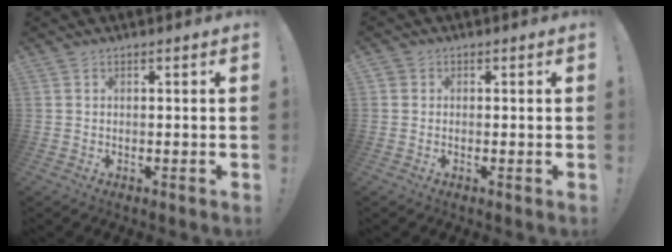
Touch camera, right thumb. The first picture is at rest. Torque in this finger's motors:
{"motor_torque": [0.35, 0.16, 0.05, 0.25, 0.00]}